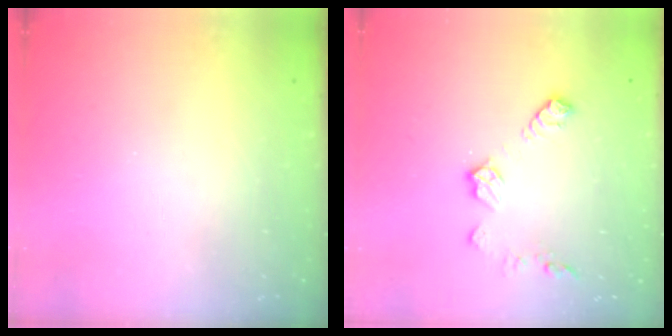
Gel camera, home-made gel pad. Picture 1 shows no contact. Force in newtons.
{"total": 9.2, "press": 9.2, "slide": 0.3}